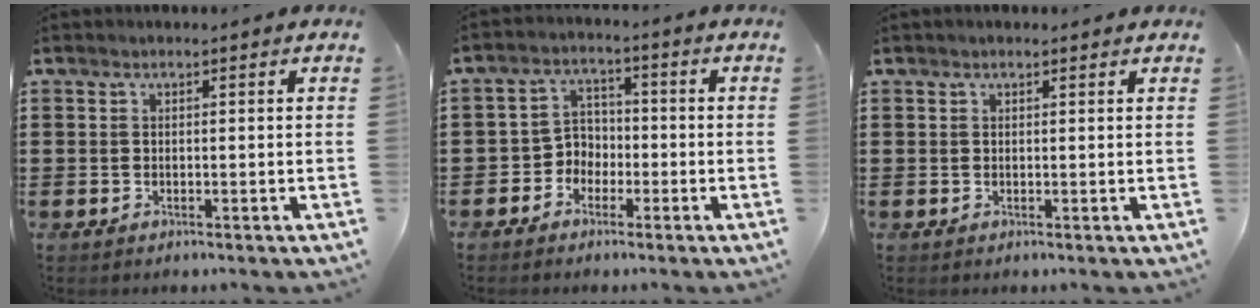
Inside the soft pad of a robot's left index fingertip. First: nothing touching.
{"total": 4.0, "force": [-2.5, 2.9, 0.8], "torque": [-0.027, 0.010, -0.055]}
{"total": 0.5, "force": [0.4, 0.2, 0.2], "torque": [-0.005, 0.003, 0.007]}